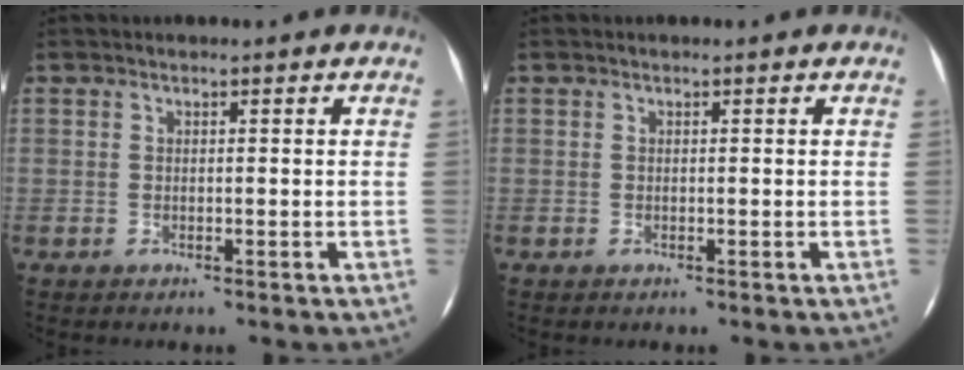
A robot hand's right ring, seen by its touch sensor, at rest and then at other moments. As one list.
[{"total": 0.0}]